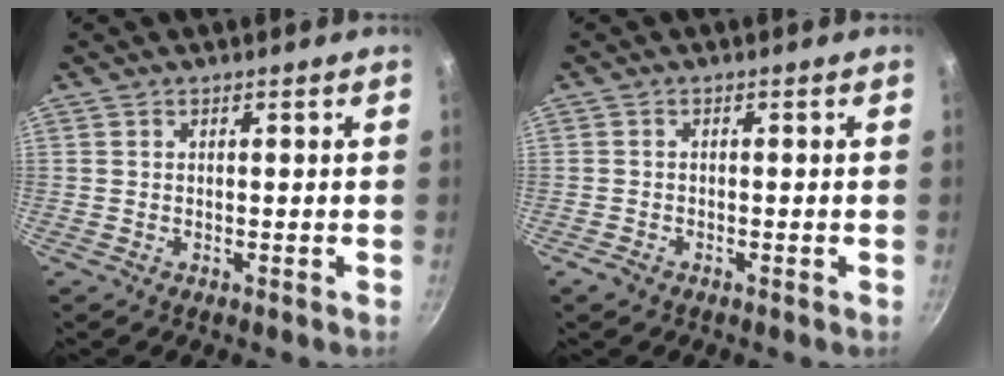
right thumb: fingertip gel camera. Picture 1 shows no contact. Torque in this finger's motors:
{"motor_torque": [0.31, 0.17, -0.22, -0.38, 0.04]}